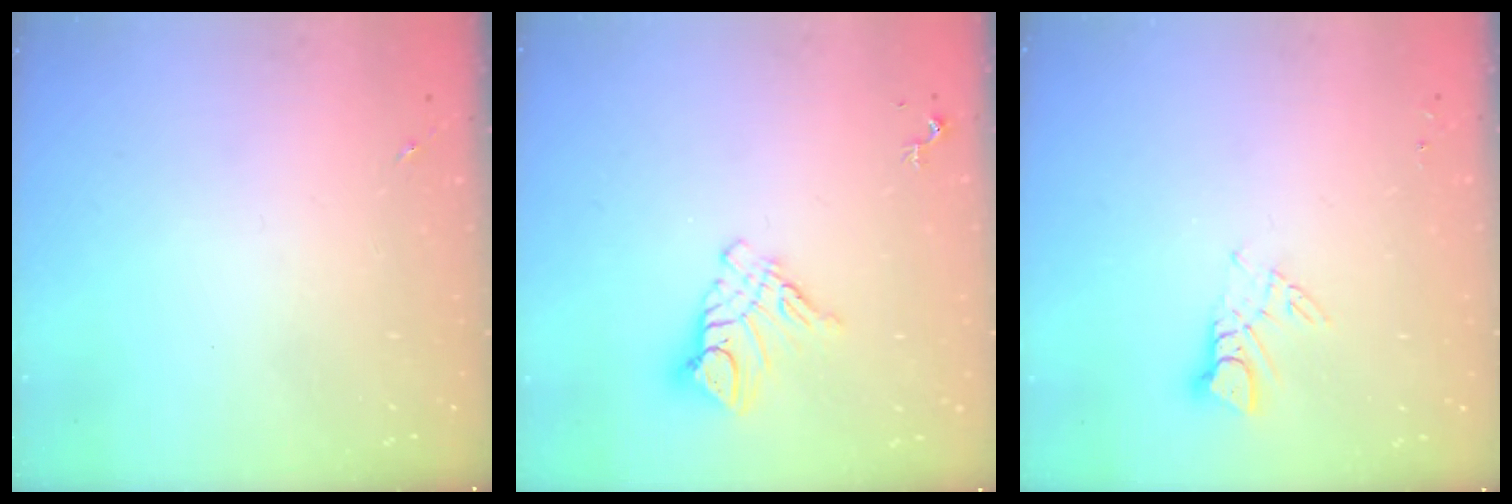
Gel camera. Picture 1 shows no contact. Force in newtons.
{"total": 10.4, "press": 10.3, "slide": 0.7}
{"total": 4.6, "press": 4.6, "slide": 0.3}